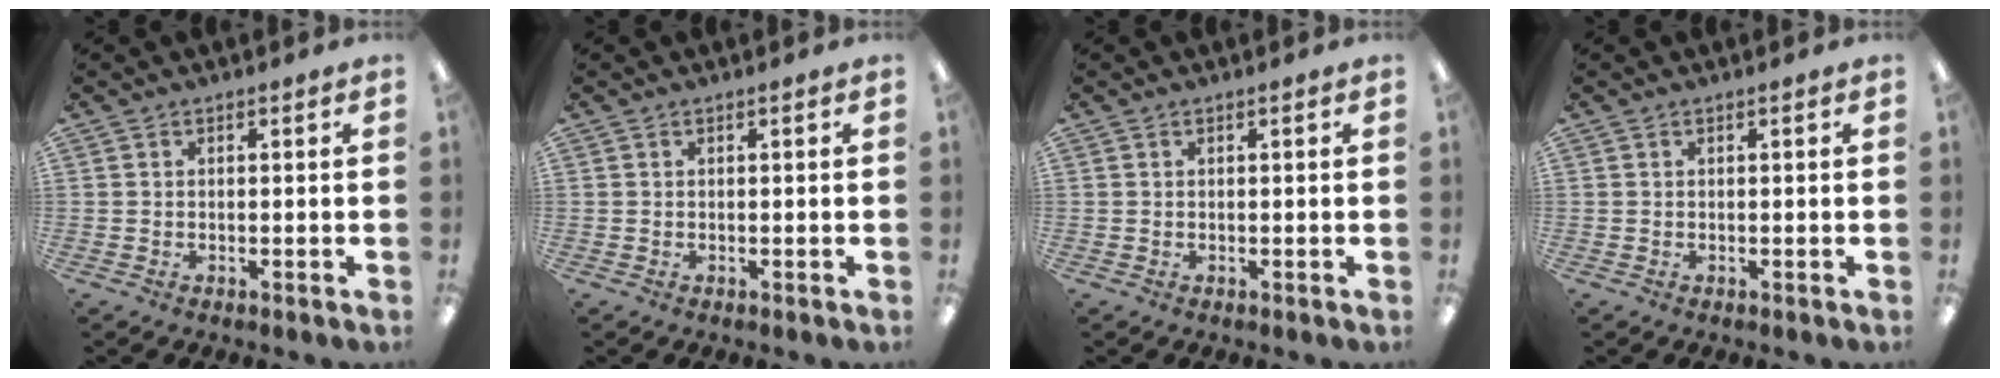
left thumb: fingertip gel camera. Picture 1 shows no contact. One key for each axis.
{"total": 0.0}
{"total": 0.0}
{"total": 0.0}